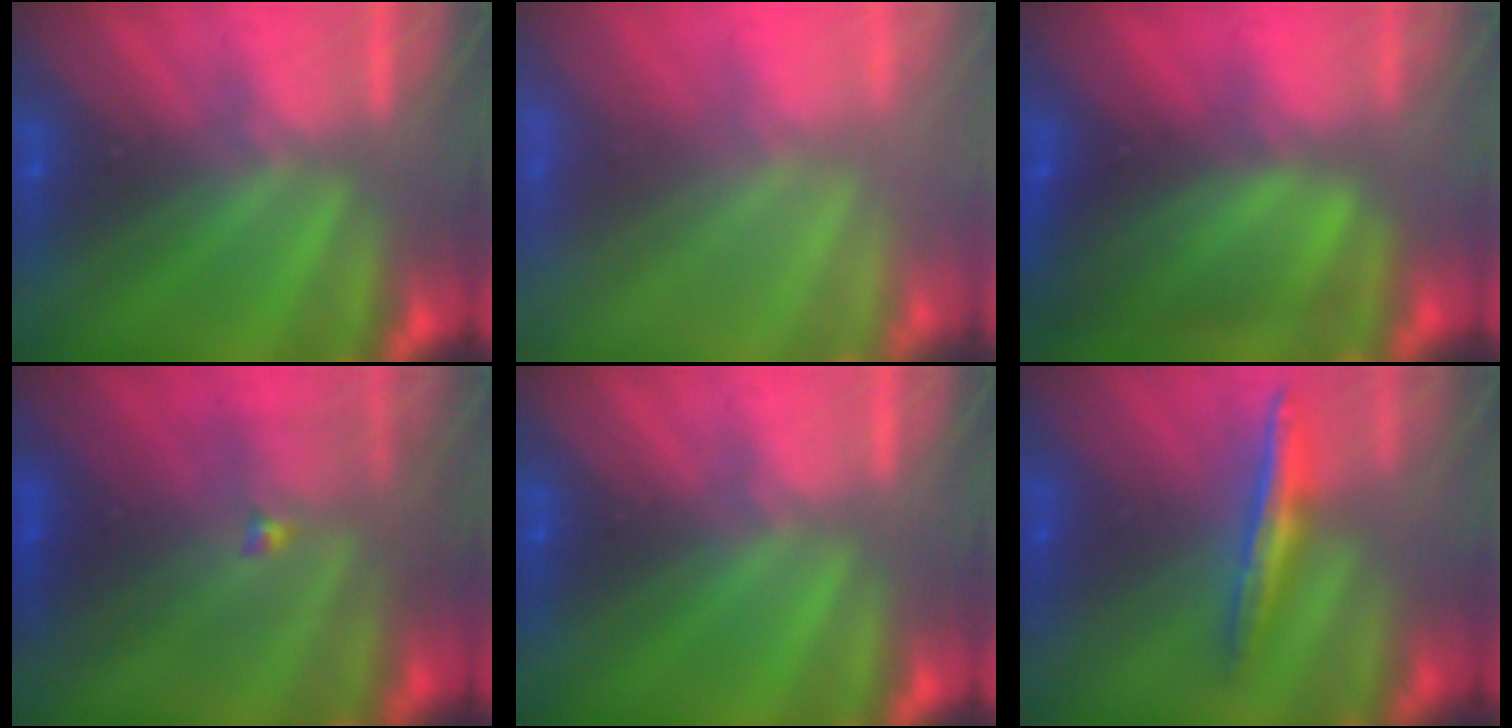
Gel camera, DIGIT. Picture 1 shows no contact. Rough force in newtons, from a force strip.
{"total": 9.0}
{"total": 9.6}
{"total": 4.5}
{"total": 0.0}
{"total": 1.6}